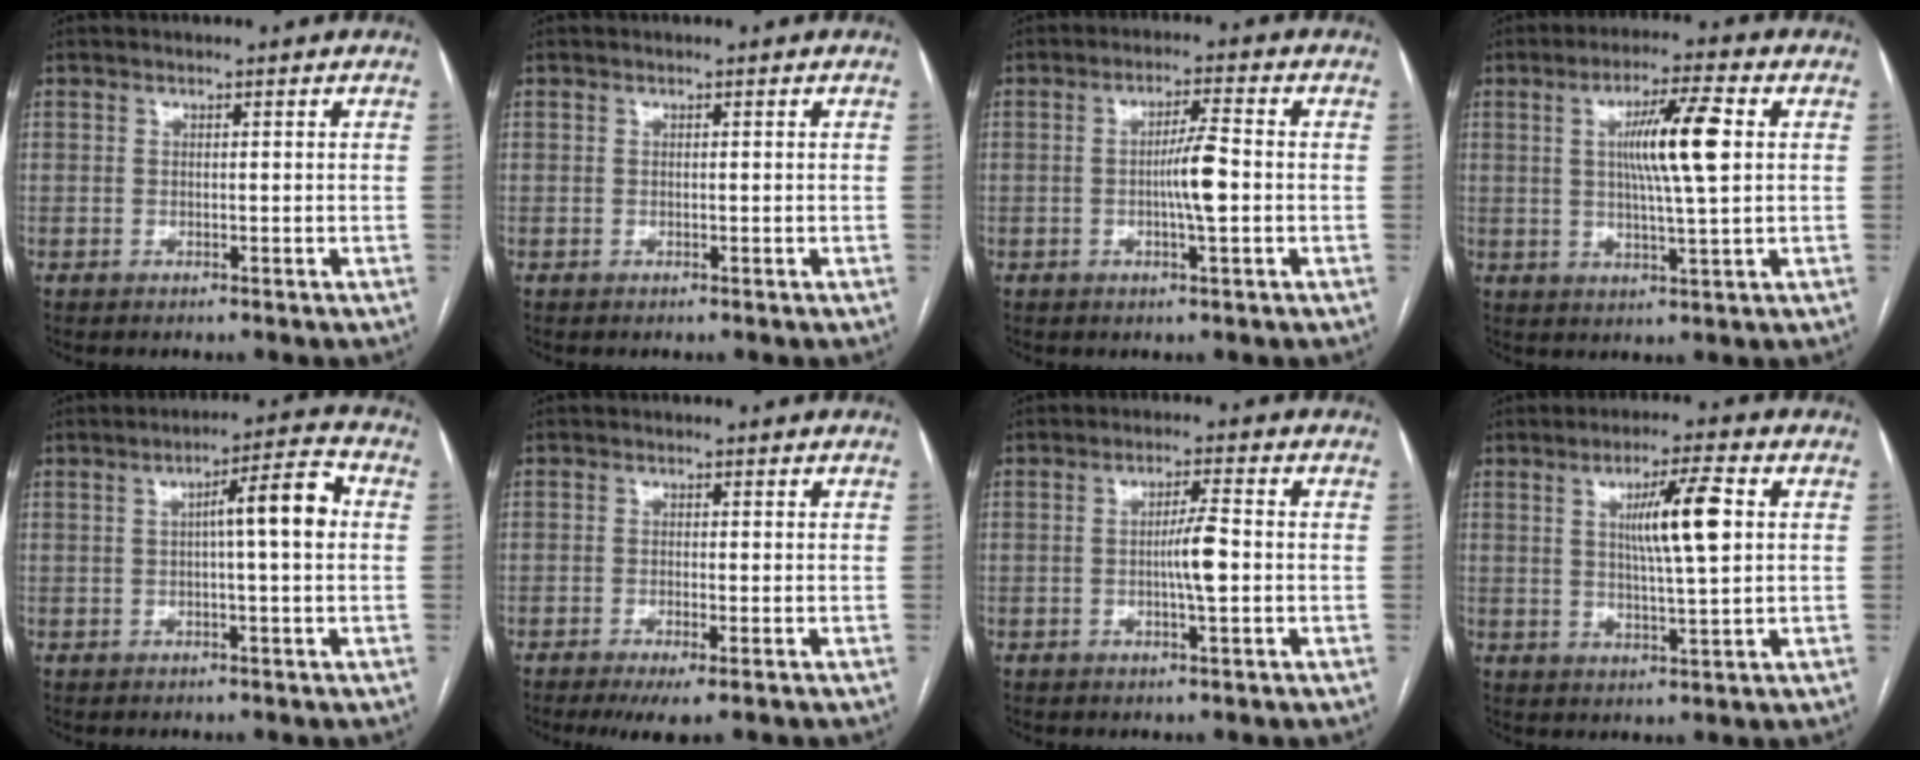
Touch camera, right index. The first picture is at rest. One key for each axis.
{"total": 0.0}
{"total": 5.3, "fx": -0.7, "fy": 0.2, "fz": 5.3, "tx": -0.095, "ty": 0.001, "tz": -0.014}
{"total": 9.8, "fx": 1.8, "fy": 0.2, "fz": 9.6, "tx": -0.169, "ty": 0.004, "tz": 0.030}
{"total": 7.4, "fx": 0.7, "fy": 0.6, "fz": 7.3, "tx": -0.109, "ty": 0.019, "tz": 0.005}
{"total": 4.0, "fx": -2.3, "fy": 0.5, "fz": 3.3, "tx": -0.052, "ty": -0.011, "tz": -0.037}
{"total": 4.6, "fx": -0.6, "fy": 0.2, "fz": 4.5, "tx": -0.080, "ty": -0.001, "tz": -0.010}
{"total": 8.7, "fx": 1.9, "fy": 0.3, "fz": 8.5, "tx": -0.144, "ty": 0.003, "tz": 0.033}